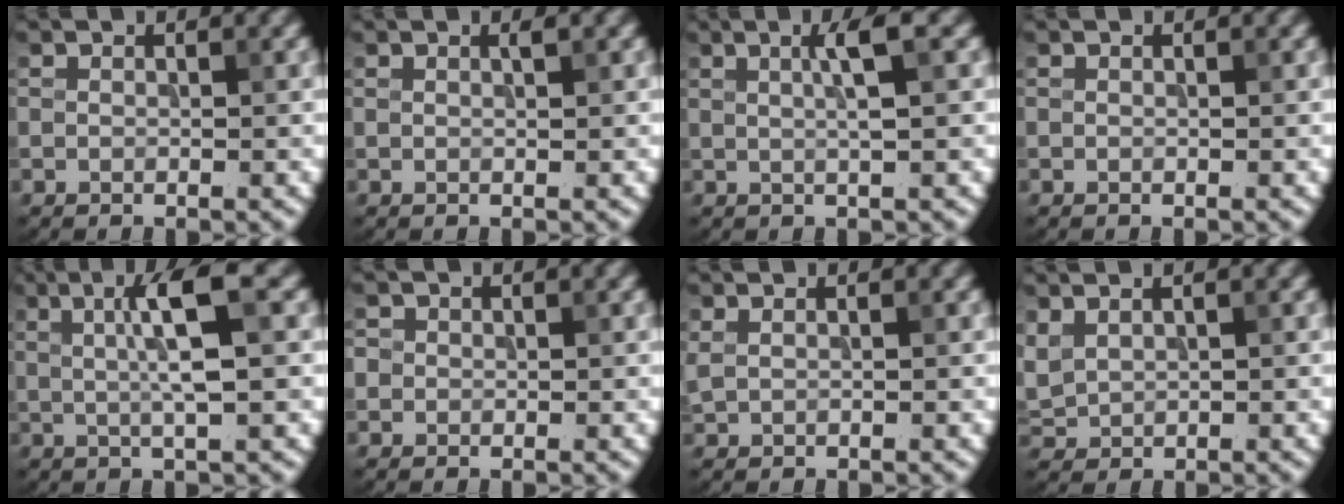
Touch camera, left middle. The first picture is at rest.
{"total": 0.5, "force": [0.3, 0.0, 0.4], "torque": [-0.007, 0.001, 0.005]}
{"total": 3.0, "force": [0.8, 0.5, 2.9], "torque": [-0.040, 0.008, 0.010]}
{"total": 0.0}
{"total": 5.1, "force": [1.1, 0.7, 4.9], "torque": [-0.084, 0.007, 0.019]}
{"total": 1.0, "force": [0.2, 1.0, 0.2], "torque": [0.003, 0.000, -0.004]}
{"total": 0.8, "force": [0.5, 0.3, 0.6], "torque": [-0.012, 0.002, 0.013]}
{"total": 1.8, "force": [1.0, 1.1, 1.0], "torque": [-0.029, 0.006, 0.029]}